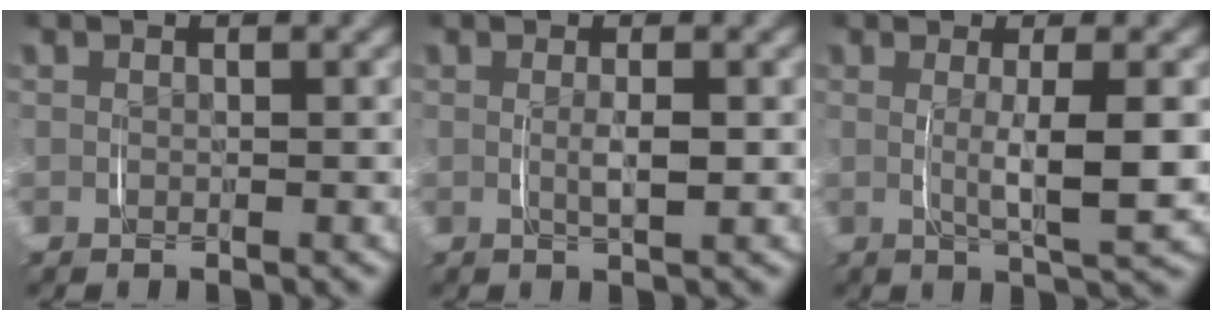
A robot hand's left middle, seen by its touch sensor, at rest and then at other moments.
{"total": 1.7, "force": [0.1, 0.2, 1.6], "torque": [-0.032, -0.003, 0.004]}
{"total": 4.1, "force": [0.5, 0.5, 4.1], "torque": [-0.071, -0.010, 0.012]}